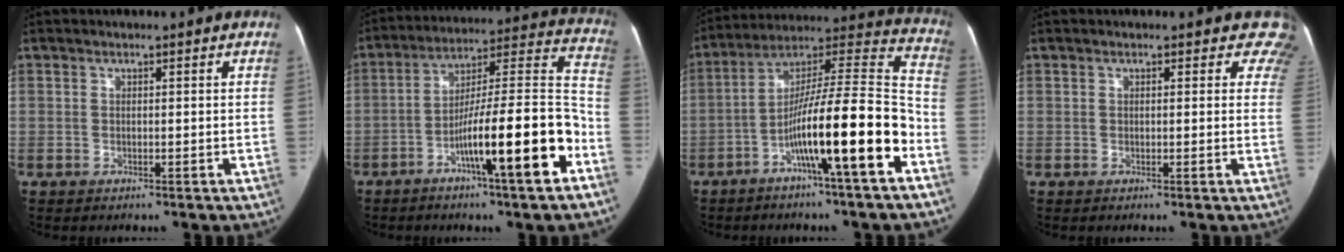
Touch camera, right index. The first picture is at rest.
{"total": 17.9, "force": [-8.0, 0.5, 16.0], "torque": [-0.236, 0.009, -0.127]}
{"total": 18.4, "force": [-7.5, 0.2, 16.8], "torque": [-0.271, 0.014, -0.126]}
{"total": 3.7, "force": [2.9, 2.3, 0.6], "torque": [0.028, -0.007, 0.002]}